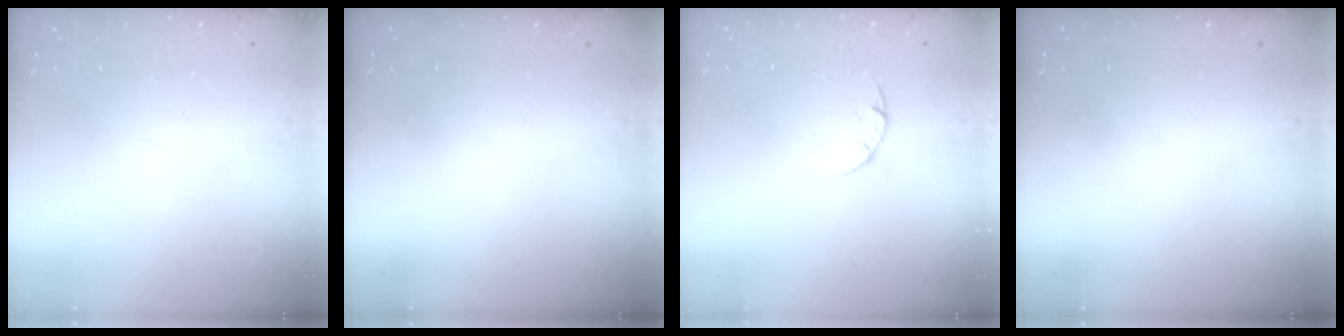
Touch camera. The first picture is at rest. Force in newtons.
{"total": 0.0}
{"total": 2.2, "press": 2.2, "slide": 0.3}
{"total": 0.0}